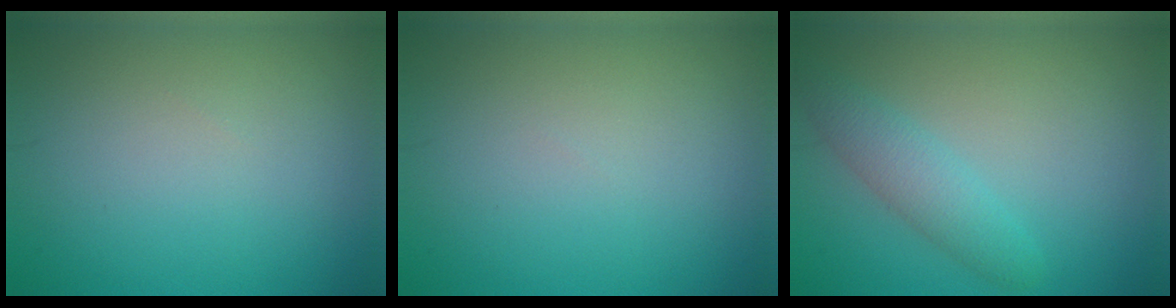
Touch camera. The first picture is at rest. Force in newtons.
{"total": 0.0}
{"total": 2.8, "press": 2.8, "slide": 0.1}